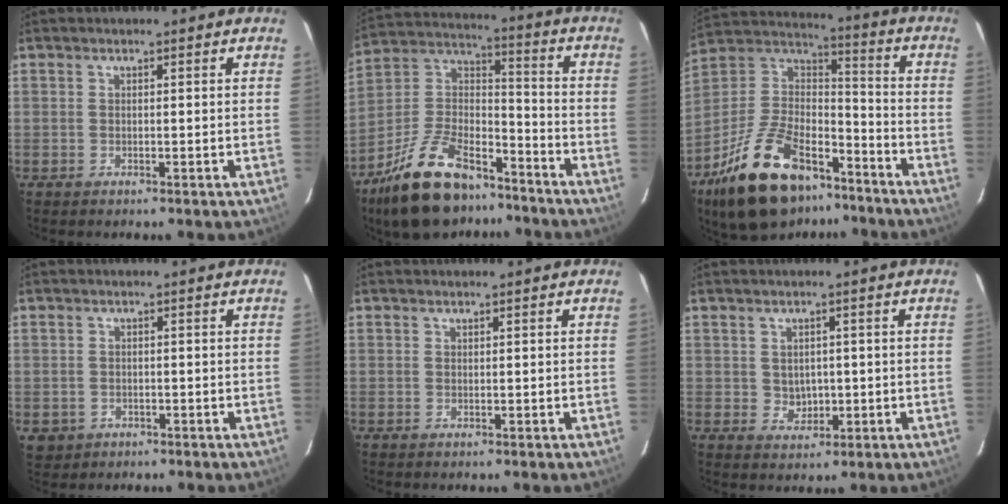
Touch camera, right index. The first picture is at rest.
{"total": 21.1, "force": [-14.6, 9.7, 11.8], "torque": [-0.242, 0.020, -0.245]}
{"total": 25.4, "force": [-16.8, 12.1, 14.8], "torque": [-0.298, 0.009, -0.269]}
{"total": 3.5, "force": [-0.9, 3.2, 1.0], "torque": [-0.027, 0.001, -0.003]}
{"total": 0.0}
{"total": 3.2, "force": [0.2, 3.0, 1.3], "torque": [-0.022, 0.004, 0.012]}